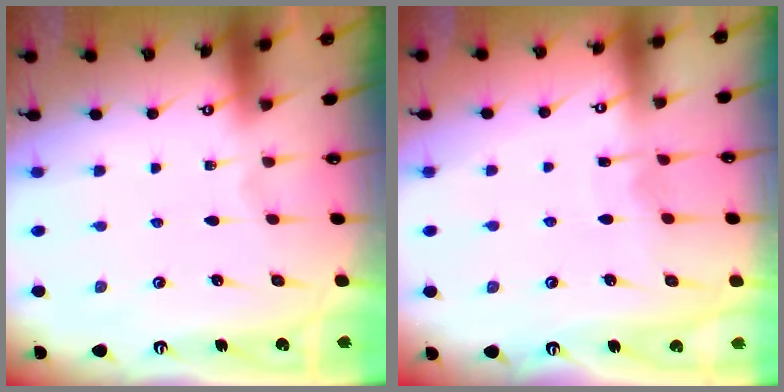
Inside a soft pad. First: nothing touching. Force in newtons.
{"total": 5.3, "press": 5.2, "slide": 0.5}